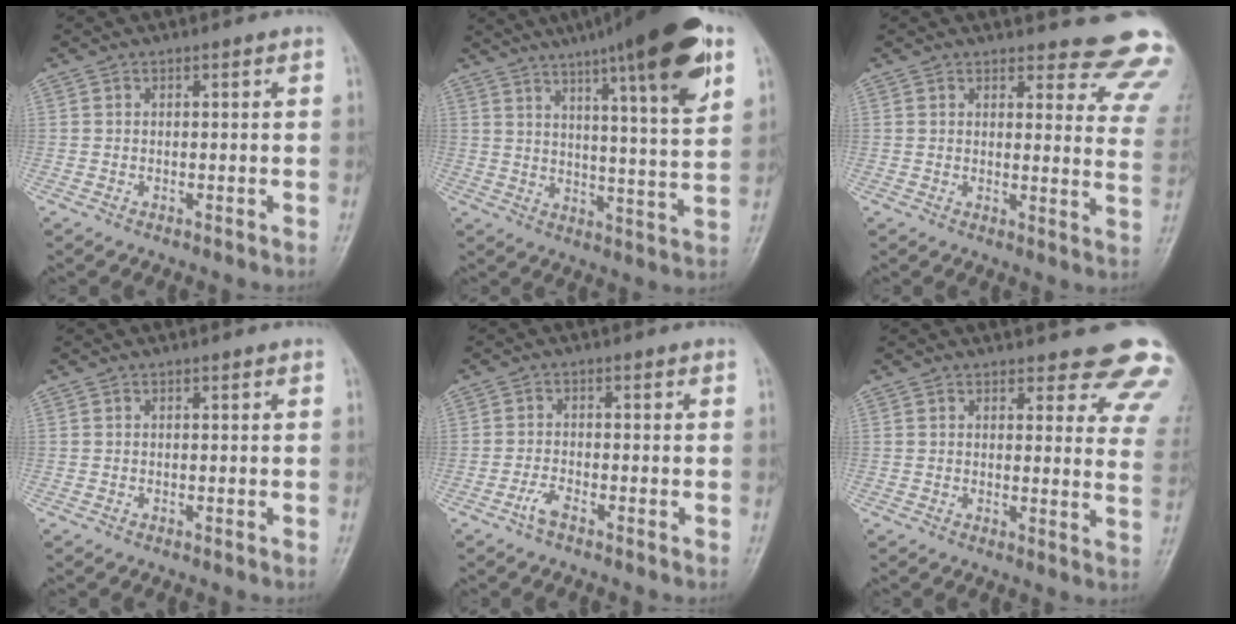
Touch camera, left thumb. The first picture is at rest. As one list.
[{"total": 21.7, "force": [12.1, 3.2, 17.7], "torque": [-0.247, -0.030, 0.172]}, {"total": 14.6, "force": [13.8, 3.4, 3.6], "torque": [0.012, -0.121, 0.126]}, {"total": 0.0}, {"total": 2.4, "force": [-1.8, 0.5, 1.6], "torque": [-0.040, 0.011, -0.038]}, {"total": 12.9, "force": [11.1, 4.1, 5.2], "torque": [-0.003, -0.068, 0.097]}]